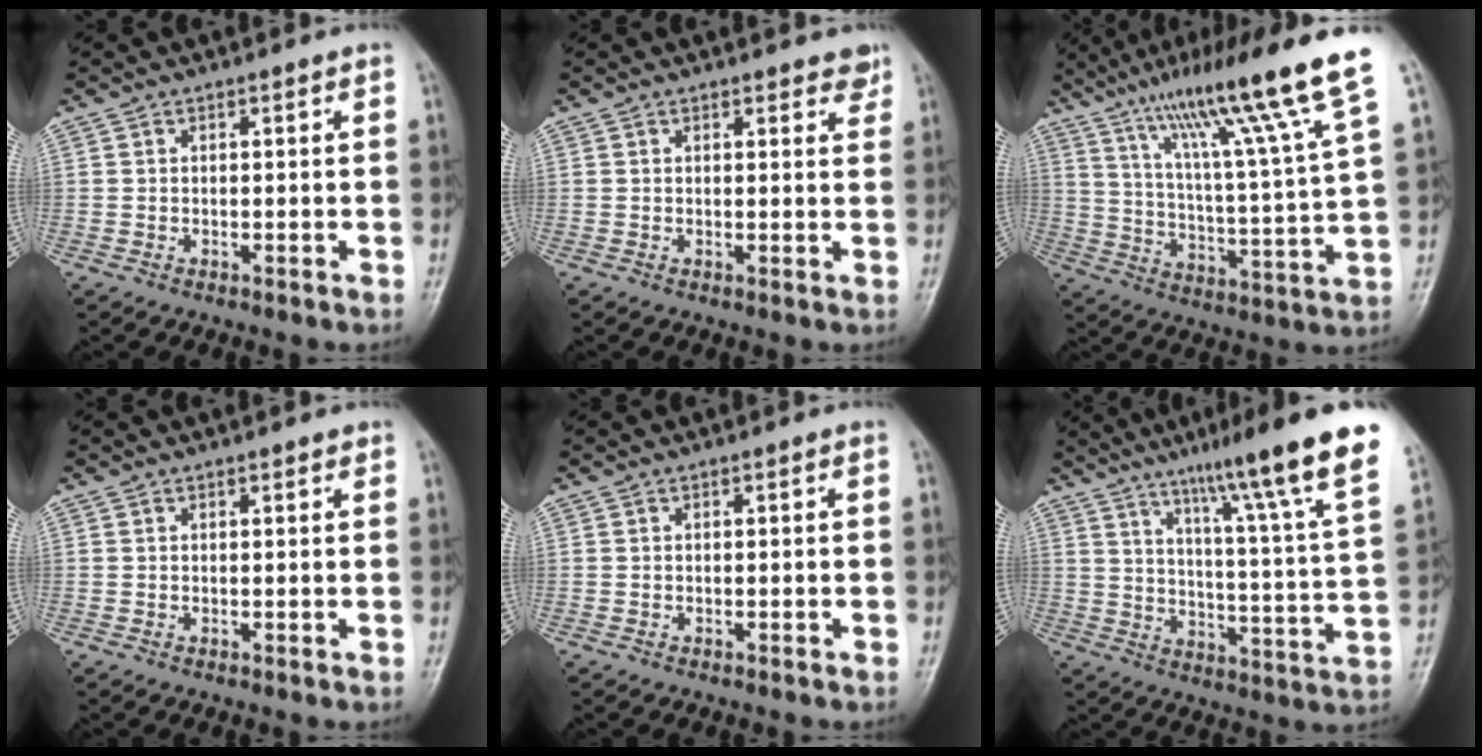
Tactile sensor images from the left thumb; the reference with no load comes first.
{"total": 3.3, "force": [2.7, 1.3, 1.3], "torque": [0.006, -0.013, 0.026]}
{"total": 21.0, "force": [13.6, 0.5, 16.0], "torque": [-0.237, -0.048, 0.220]}
{"total": 1.0, "force": [0.8, 0.4, 0.5], "torque": [-0.008, -0.003, 0.008]}
{"total": 0.0}
{"total": 20.0, "force": [13.9, 0.8, 14.5], "torque": [-0.189, -0.060, 0.197]}